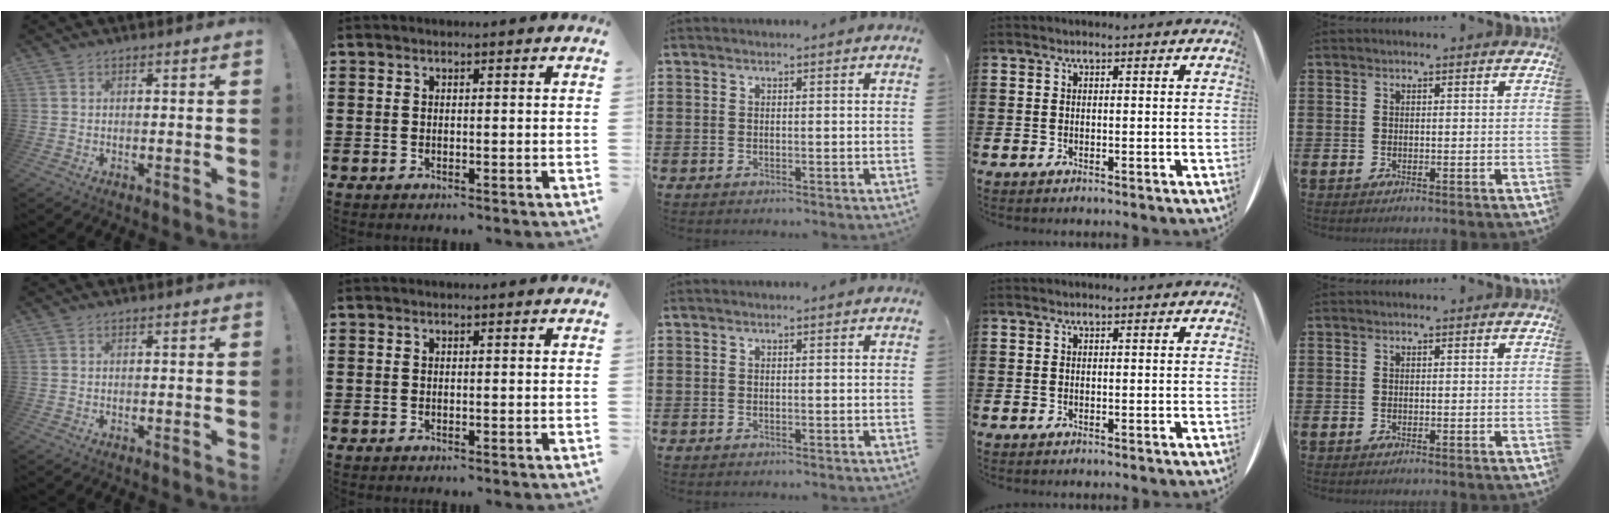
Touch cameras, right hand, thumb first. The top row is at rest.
{}